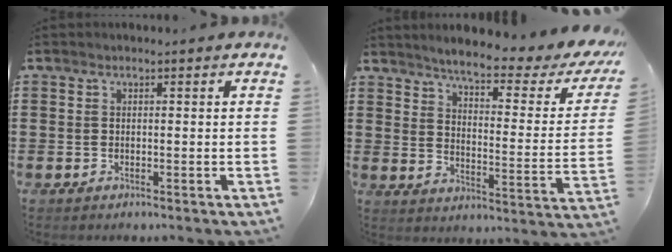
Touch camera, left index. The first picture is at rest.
{"total": 5.3, "force": [4.3, -0.1, 3.1], "torque": [-0.072, -0.036, 0.064]}